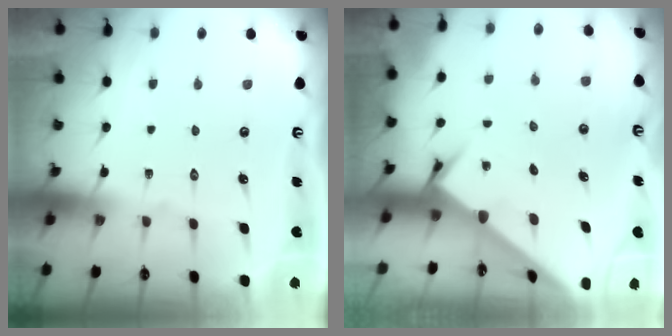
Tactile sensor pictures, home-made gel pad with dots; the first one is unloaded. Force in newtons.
{"total": 2.6, "press": 2.6, "slide": 0.3}